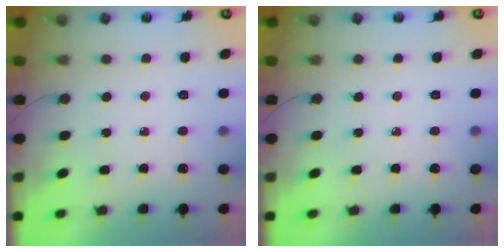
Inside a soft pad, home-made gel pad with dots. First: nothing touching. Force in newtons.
{"total": 0.0}